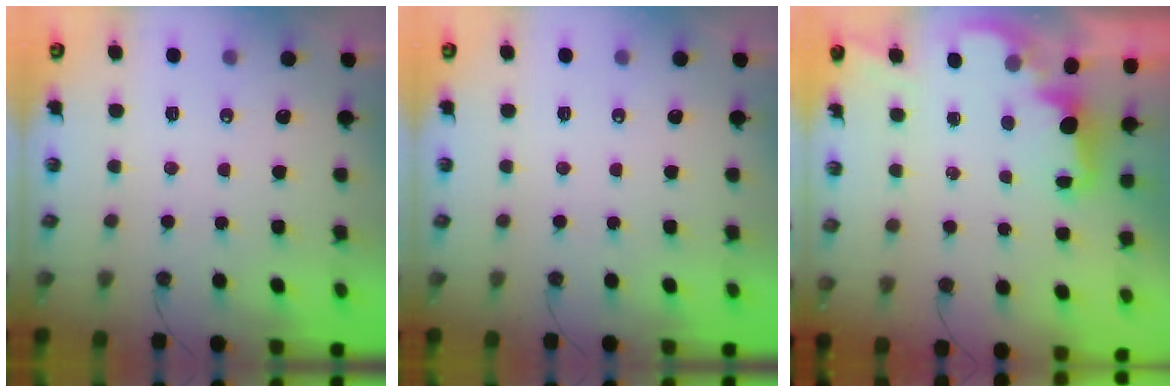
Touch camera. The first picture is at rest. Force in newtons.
{"total": 0.0}
{"total": 2.2, "press": 2.1, "slide": 0.7}